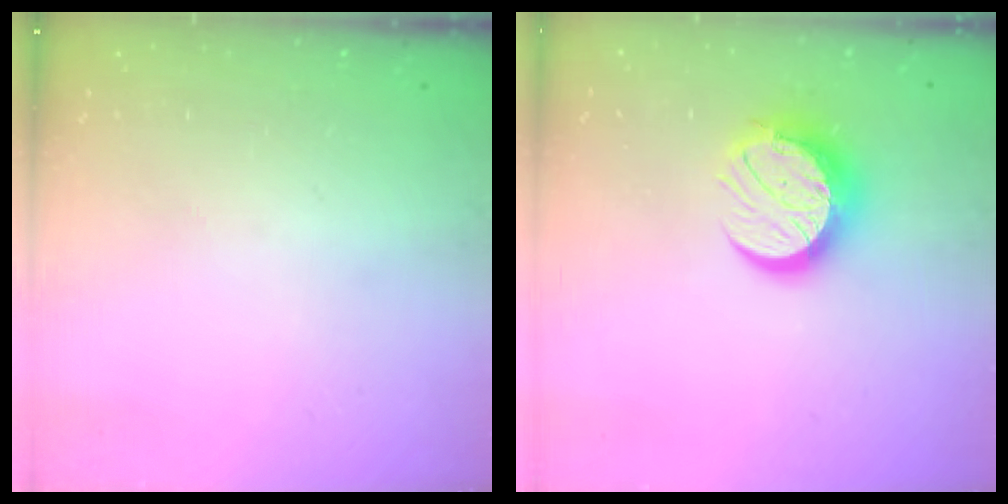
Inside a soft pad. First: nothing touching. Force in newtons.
{"total": 12.3, "press": 12.2, "slide": 0.9}